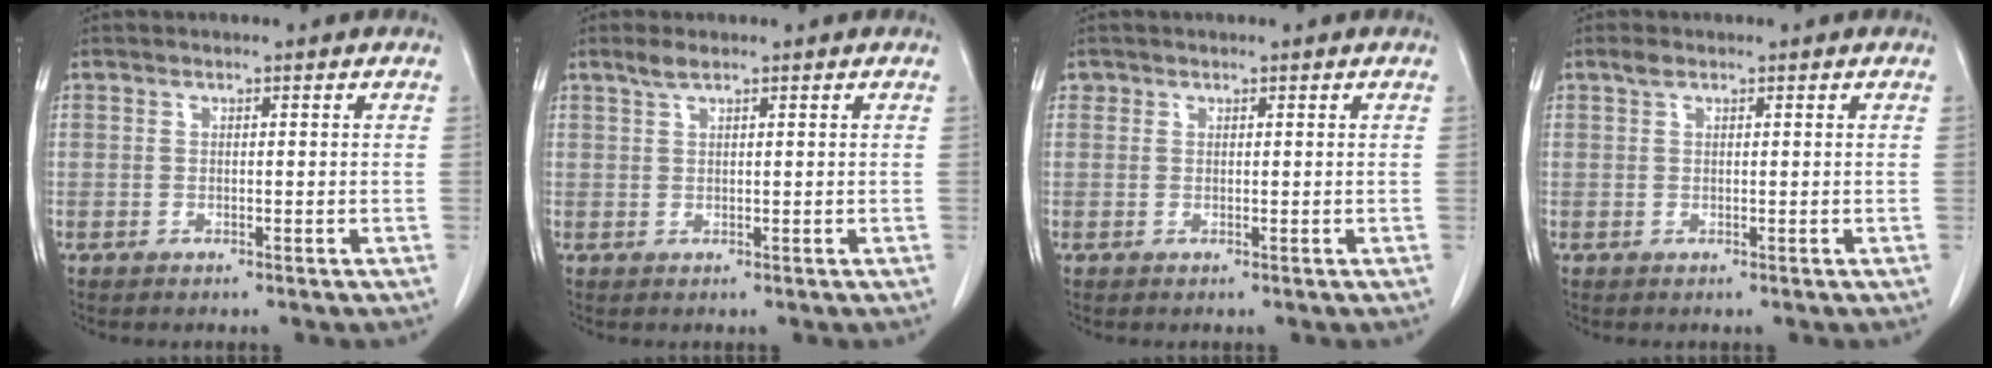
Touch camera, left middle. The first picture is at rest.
{"total": 1.7, "force": [1.3, 0.2, 1.1], "torque": [-0.026, 0.006, 0.028]}
{"total": 0.6, "force": [0.3, 0.4, 0.0], "torque": [0.003, 0.003, 0.005]}
{"total": 1.0, "force": [0.7, 0.4, 0.6], "torque": [-0.014, 0.010, 0.015]}